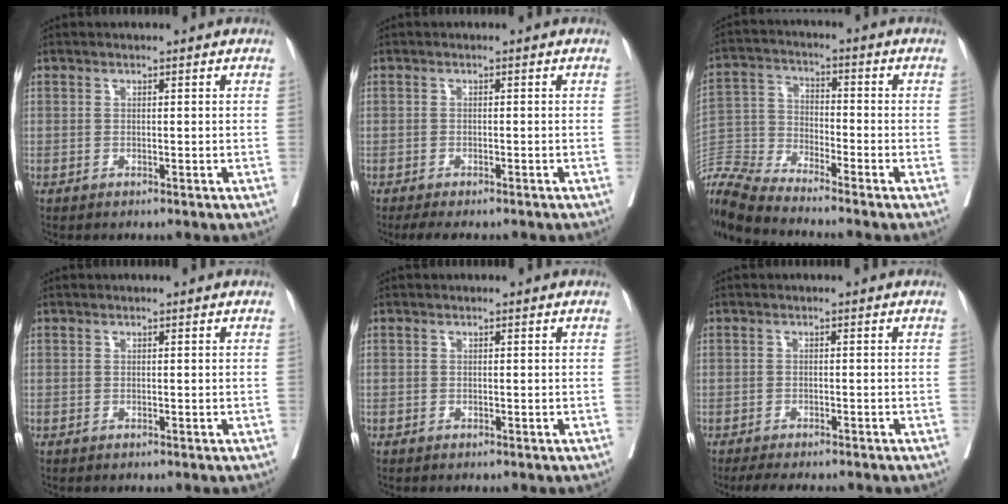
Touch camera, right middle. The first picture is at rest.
{"total": 4.4, "force": [-3.6, 1.5, 2.0], "torque": [-0.020, -0.007, -0.053]}
{"total": 12.1, "force": [-11.5, -0.8, 3.7], "torque": [-0.087, -0.003, -0.228]}
{"total": 0.0}
{"total": 0.6, "force": [-0.2, 0.6, -0.1], "torque": [0.007, 0.009, -0.006]}
{"total": 5.7, "force": [-4.9, 1.6, 2.4], "torque": [-0.027, -0.007, -0.071]}